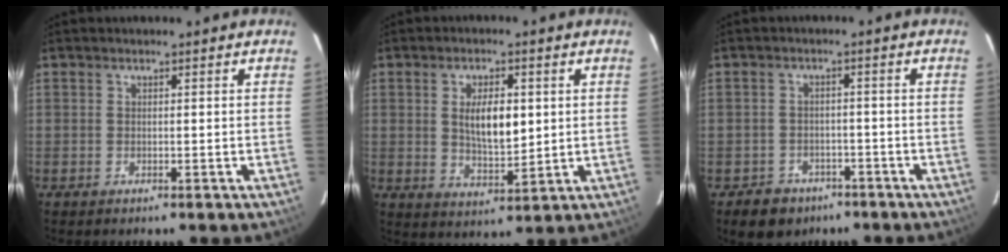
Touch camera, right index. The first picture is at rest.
{"total": 7.9, "force": [1.4, 3.6, 6.9], "torque": [-0.121, -0.001, 0.031]}
{"total": 7.0, "force": [-4.5, 5.1, 1.6], "torque": [-0.048, 0.017, -0.057]}